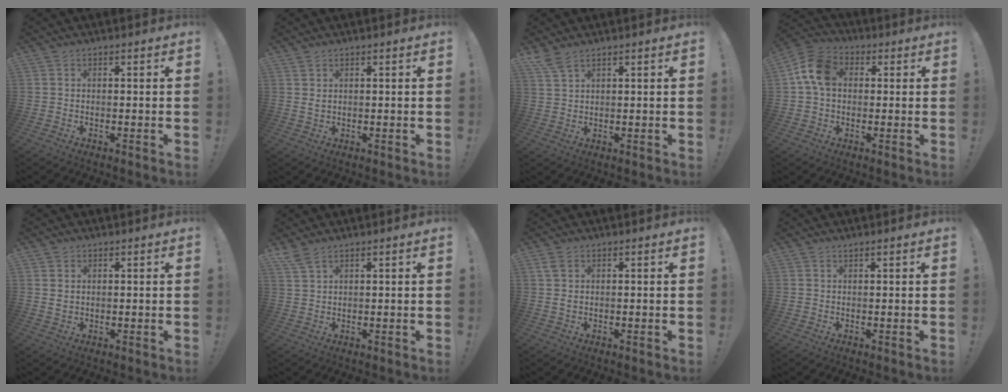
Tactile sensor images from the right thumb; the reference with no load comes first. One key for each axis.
{"total": 1.4, "fx": 0.9, "fy": 0.6, "fz": 1.0, "tx": -0.016, "ty": -0.003, "tz": 0.016}
{"total": 4.2, "fx": 3.3, "fy": 1.2, "fz": 2.3, "tx": -0.043, "ty": -0.019, "tz": 0.062}
{"total": 11.1, "fx": 1.9, "fy": 8.0, "fz": 7.5, "tx": -0.137, "ty": 0.018, "tz": 0.039}
{"total": 2.0, "fx": 1.1, "fy": 1.5, "fz": 0.9, "tx": -0.004, "ty": -0.005, "tz": 0.019}
{"total": 3.7, "fx": 3.0, "fy": 1.1, "fz": 2.0, "tx": -0.044, "ty": -0.013, "tz": 0.057}
{"total": 2.2, "fx": 0.9, "fy": 1.1, "fz": 1.7, "tx": -0.029, "ty": 0.002, "tz": 0.016}
{"total": 0.6, "fx": 0.6, "fy": 0.0, "fz": 0.2, "tx": -0.003, "ty": 0.000, "tz": 0.011}